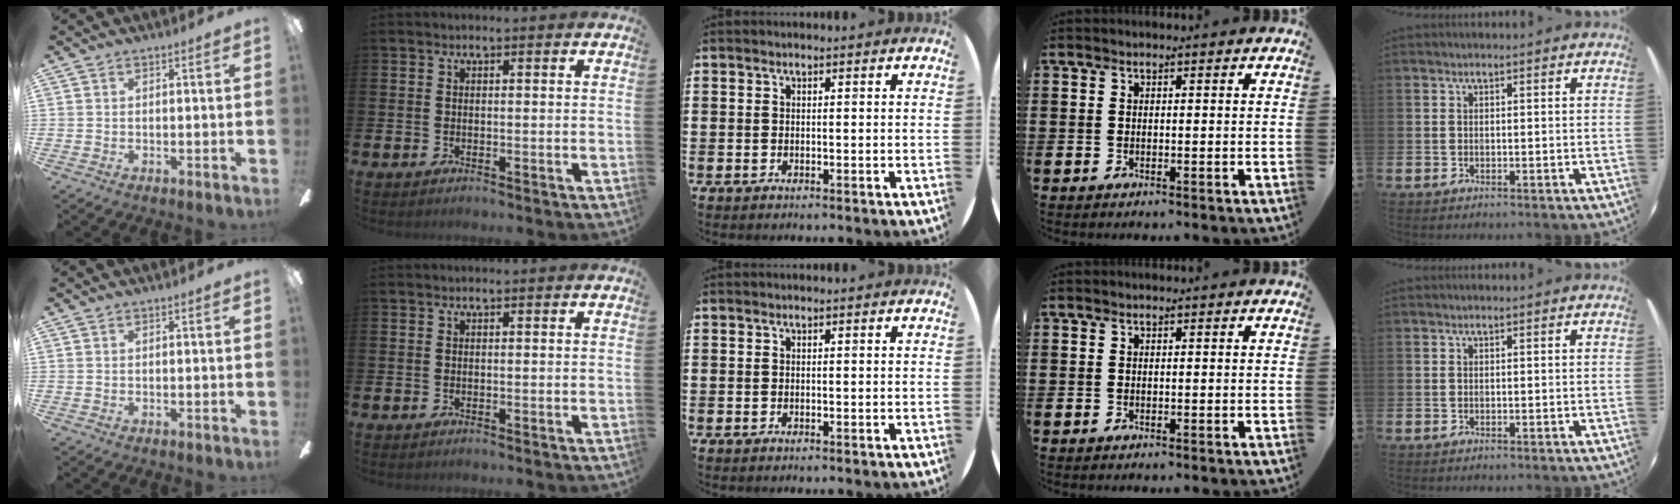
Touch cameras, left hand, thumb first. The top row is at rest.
{}